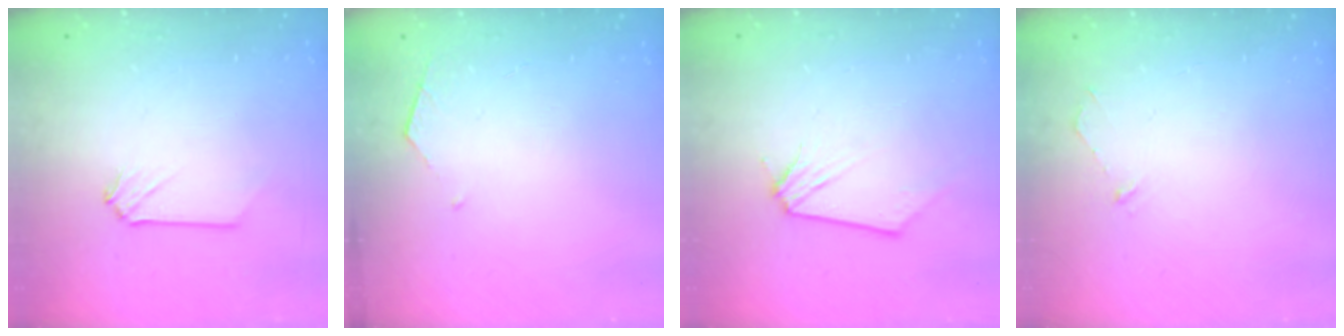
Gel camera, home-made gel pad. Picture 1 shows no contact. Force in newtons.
{"total": 2.7, "press": 2.7, "slide": 0.3}
{"total": 0.0}
{"total": 3.0, "press": 3.0, "slide": 0.3}